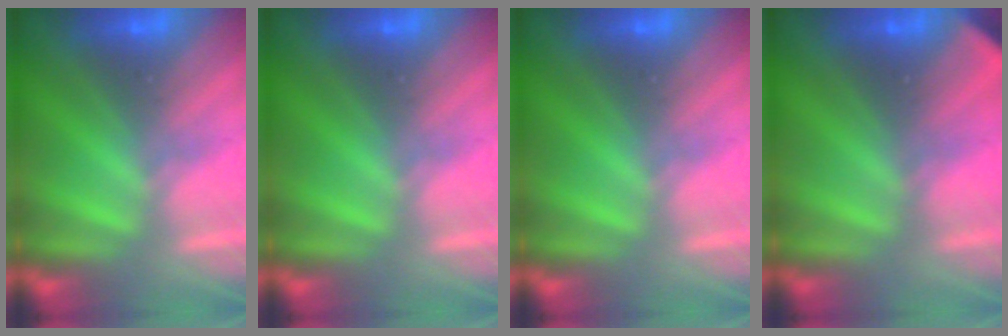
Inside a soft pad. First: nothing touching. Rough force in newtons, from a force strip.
{"total": 0.0}
{"total": 0.0}
{"total": 2.1}